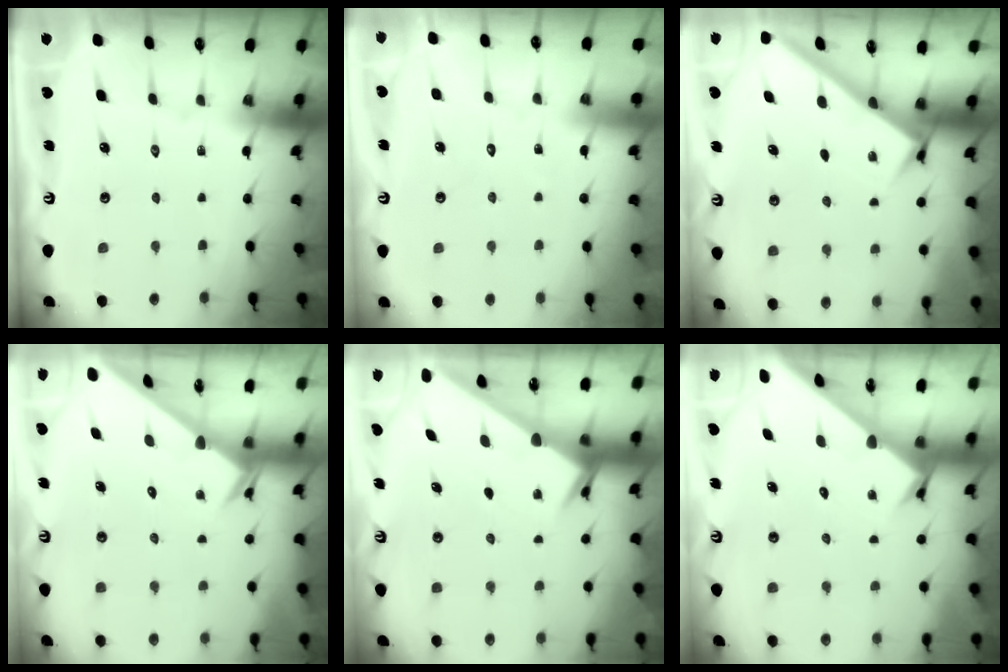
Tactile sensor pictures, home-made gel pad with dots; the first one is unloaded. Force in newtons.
{"total": 3.8, "press": 3.8, "slide": 0.3}
{"total": 2.9, "press": 2.9, "slide": 0.2}
{"total": 2.0, "press": 2.0, "slide": 0.1}
{"total": 2.6, "press": 2.6, "slide": 0.2}
{"total": 2.4, "press": 2.4, "slide": 0.2}